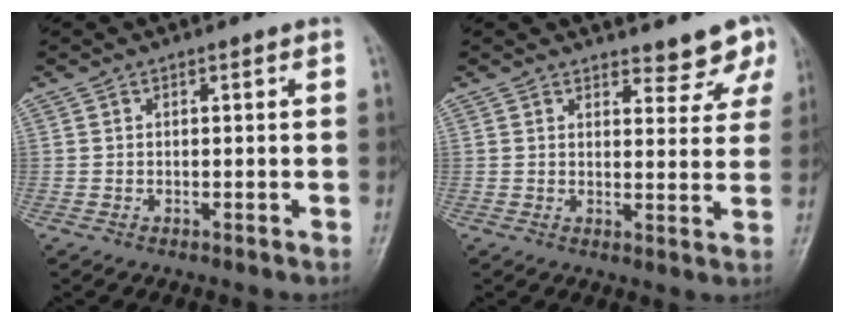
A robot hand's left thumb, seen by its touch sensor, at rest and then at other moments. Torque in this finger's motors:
{"motor_torque": [0.14, 0.17, 0.07, -0.06, 0.06]}